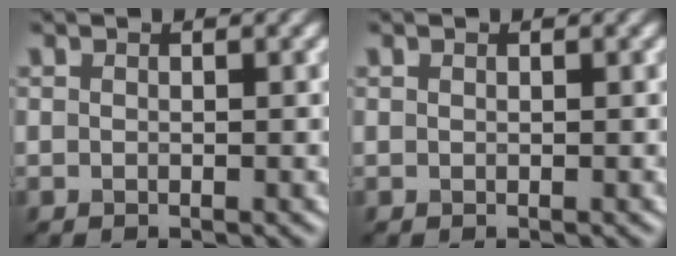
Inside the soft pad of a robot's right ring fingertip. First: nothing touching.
{"total": 0.0}